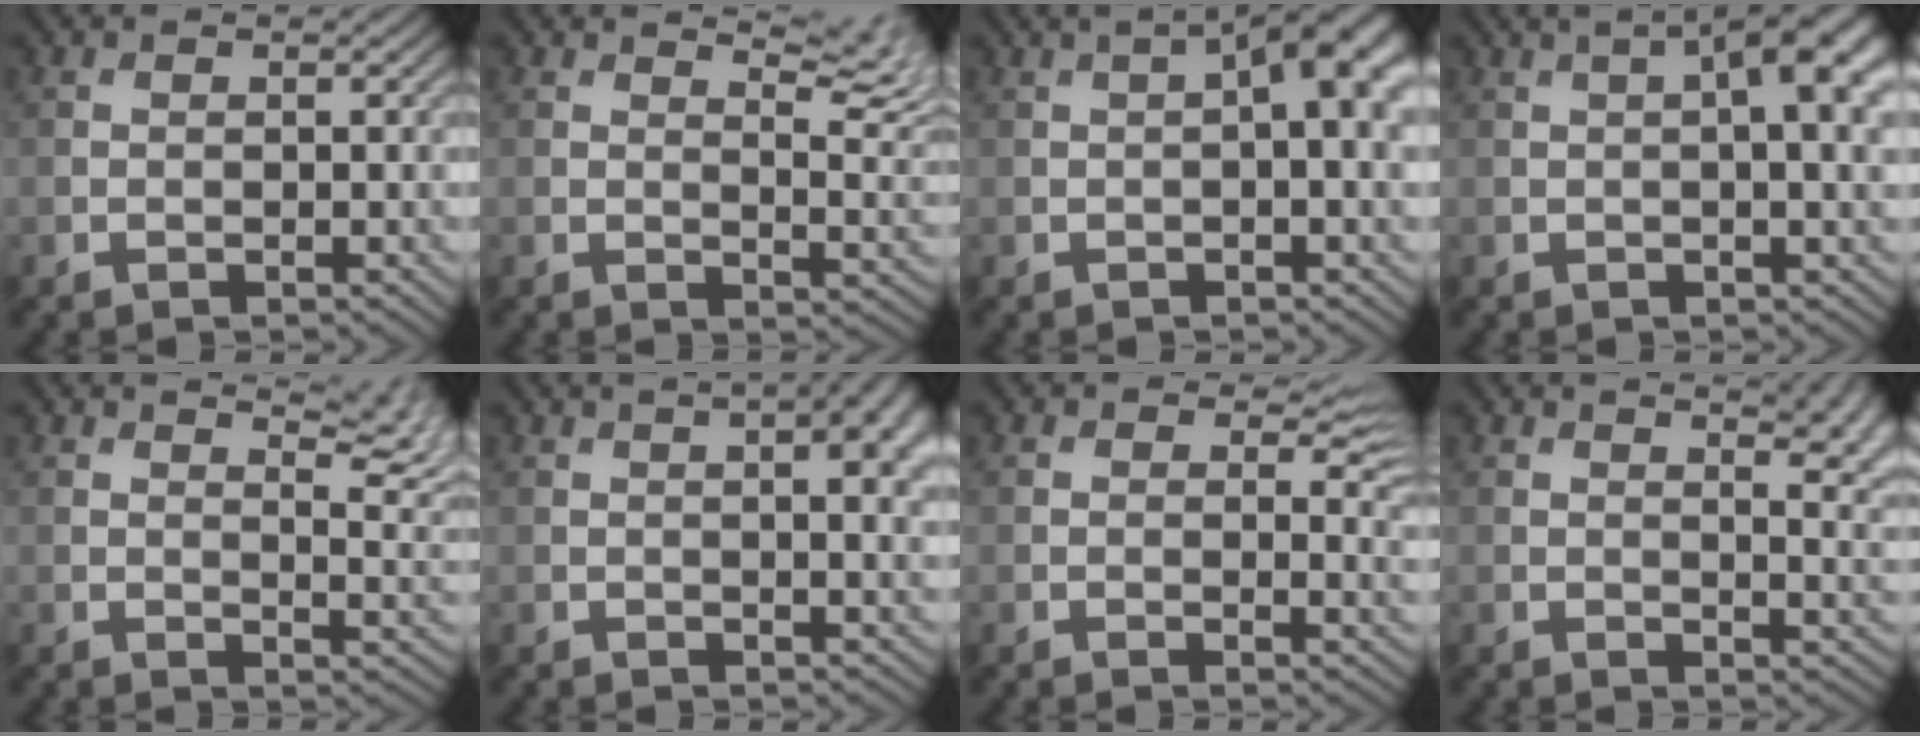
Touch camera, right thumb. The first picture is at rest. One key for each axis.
{"total": 6.9, "fx": 5.2, "fy": 1.5, "fz": 4.4, "tx": -0.074, "ty": 0.005, "tz": 0.078}
{"total": 7.5, "fx": 1.9, "fy": 2.4, "fz": 6.8, "tx": -0.100, "ty": 0.011, "tz": 0.028}
{"total": 8.7, "fx": 2.4, "fy": 2.5, "fz": 7.9, "tx": -0.116, "ty": 0.012, "tz": 0.036}
{"total": 7.7, "fx": 5.2, "fy": 2.0, "fz": 5.3, "tx": -0.077, "ty": 0.012, "tz": 0.073}
{"total": 8.6, "fx": 2.8, "fy": 3.2, "fz": 7.5, "tx": -0.070, "ty": 0.021, "tz": 0.021}
{"total": 4.3, "fx": 1.8, "fy": 2.1, "fz": 3.3, "tx": -0.042, "ty": -0.009, "tz": 0.023}
{"total": 8.9, "fx": 4.6, "fy": 3.6, "fz": 6.7, "tx": -0.071, "ty": 0.026, "tz": 0.050}